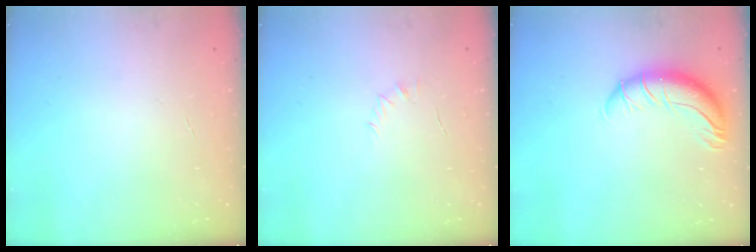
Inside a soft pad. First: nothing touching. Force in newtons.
{"total": 4.1, "press": 3.9, "slide": 1.3}
{"total": 10.9, "press": 10.4, "slide": 3.0}